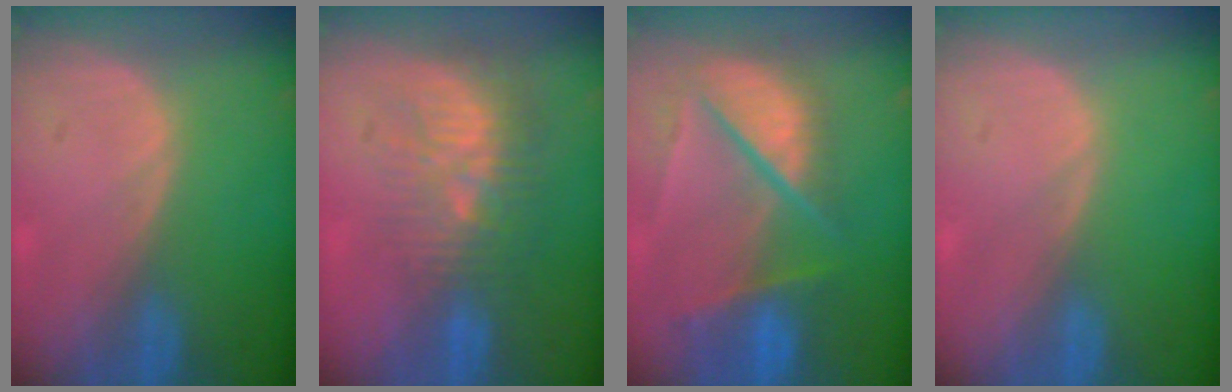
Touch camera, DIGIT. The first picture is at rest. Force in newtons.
{"total": 10.3, "press": 8.9, "slide": 5.2}
{"total": 10.4, "press": 8.6, "slide": 5.8}
{"total": 0.0}